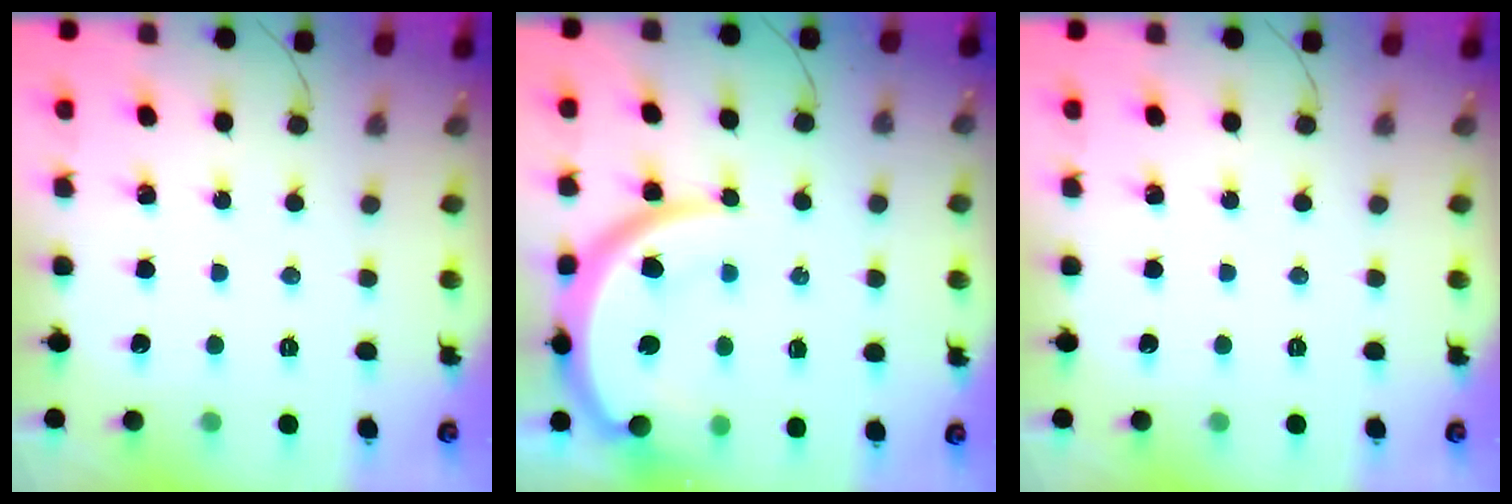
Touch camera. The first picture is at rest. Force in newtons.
{"total": 14.6, "press": 14.5, "slide": 1.6}
{"total": 0.0}